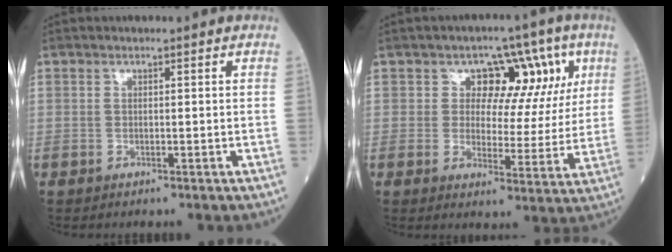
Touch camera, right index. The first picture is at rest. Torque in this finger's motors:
{"motor_torque": [0.51, 0.57, 0.11, 0.03]}